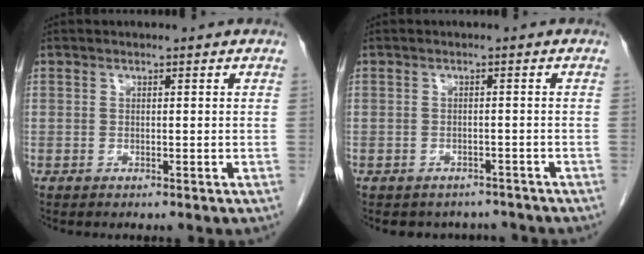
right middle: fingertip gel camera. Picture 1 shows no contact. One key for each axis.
{"total": 4.8, "fx": -4.3, "fy": 2.2, "fz": 0.0, "tx": 0.006, "ty": 0.008, "tz": -0.049}